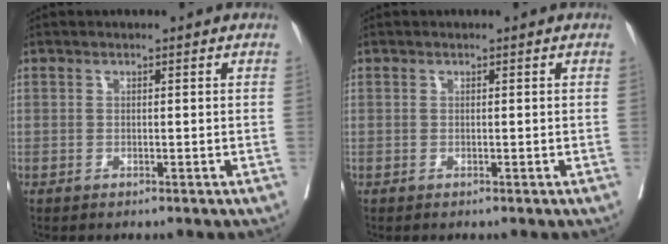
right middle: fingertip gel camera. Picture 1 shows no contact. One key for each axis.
{"total": 0.0}